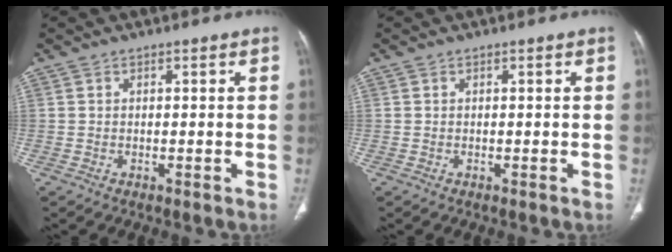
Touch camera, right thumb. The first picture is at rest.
{"total": 0.0}